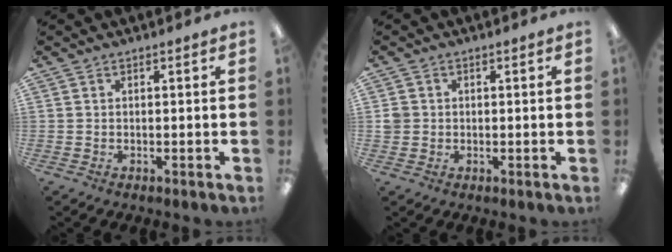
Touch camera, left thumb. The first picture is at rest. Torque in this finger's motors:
{"motor_torque": [-0.34, 0.33, 0.16, -0.19, 0.01]}